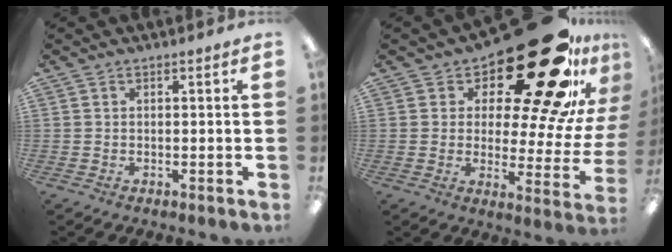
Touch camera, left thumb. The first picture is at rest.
{"total": 27.8, "force": [17.9, 10.1, 18.8], "torque": [-0.240, -0.141, 0.304]}